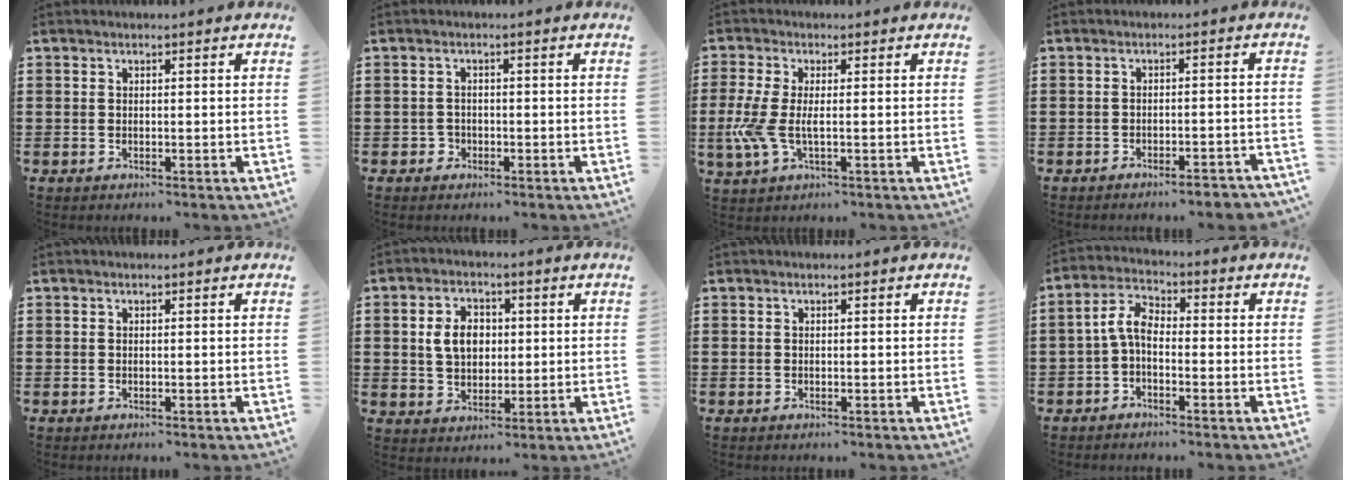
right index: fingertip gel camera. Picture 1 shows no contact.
{"total": 1.3, "force": [-0.8, 1.1, 0.1], "torque": [-0.007, 0.000, -0.019]}
{"total": 5.7, "force": [-0.9, 2.2, 5.2], "torque": [-0.126, -0.011, -0.020]}
{"total": 2.3, "force": [-2.1, 0.1, 0.9], "torque": [-0.017, 0.001, -0.043]}
{"total": 0.0}
{"total": 6.0, "force": [0.8, 4.4, 4.0], "torque": [-0.089, 0.010, 0.008]}
{"total": 0.0}
{"total": 4.5, "force": [-0.9, 2.3, 3.8], "torque": [-0.095, 0.005, -0.025]}